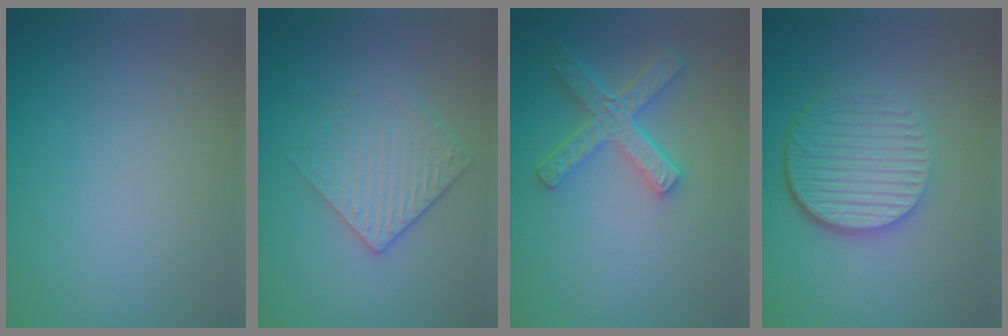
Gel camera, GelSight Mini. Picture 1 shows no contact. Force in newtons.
{"total": 2.9, "press": 2.6, "slide": 1.4}
{"total": 4.9, "press": 3.7, "slide": 3.2}
{"total": 6.0, "press": 4.2, "slide": 4.3}